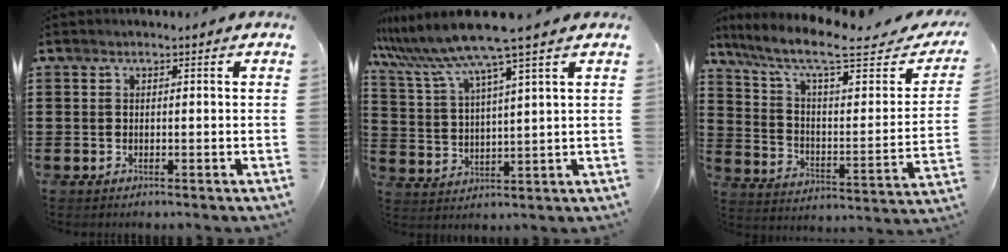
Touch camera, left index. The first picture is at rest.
{"total": 8.8, "force": [7.1, -0.9, 5.1], "torque": [-0.123, -0.041, 0.118]}
{"total": 10.3, "force": [7.5, 1.5, 6.9], "torque": [-0.154, -0.047, 0.122]}